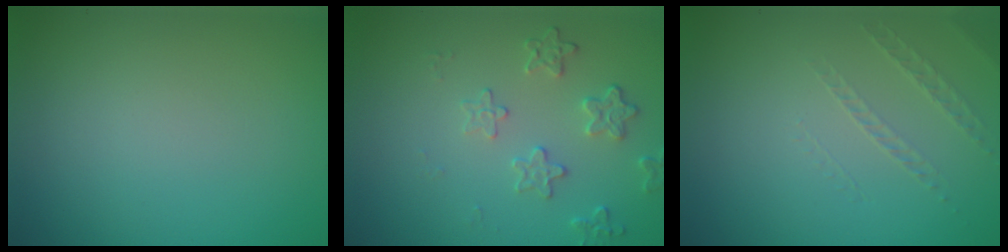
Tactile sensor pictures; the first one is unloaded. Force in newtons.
{"total": 2.2, "press": 1.6, "slide": 1.6}
{"total": 1.0, "press": 0.4, "slide": 0.9}